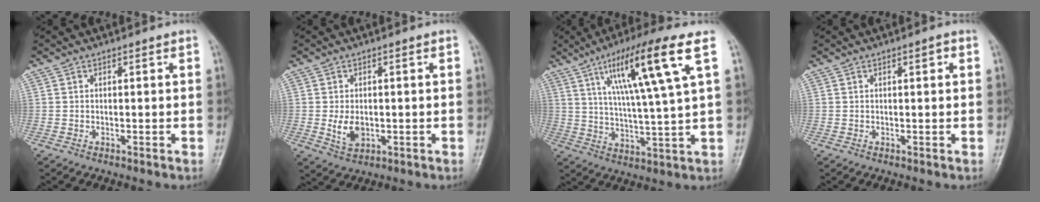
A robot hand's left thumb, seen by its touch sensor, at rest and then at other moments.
{"total": 4.2, "force": [-0.6, 2.9, 3.0], "torque": [-0.046, -0.003, -0.003]}
{"total": 16.2, "force": [6.6, 1.1, 14.7], "torque": [-0.260, -0.015, 0.111]}
{"total": 1.2, "force": [0.4, 0.3, 1.1], "torque": [-0.016, 0.002, 0.004]}